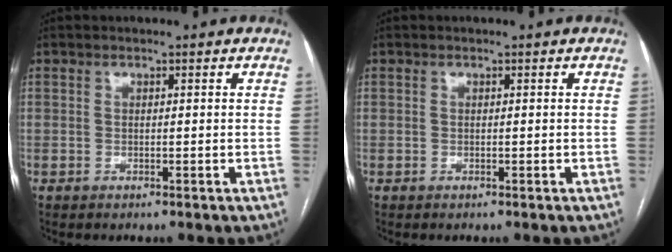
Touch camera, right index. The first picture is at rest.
{"total": 0.0}